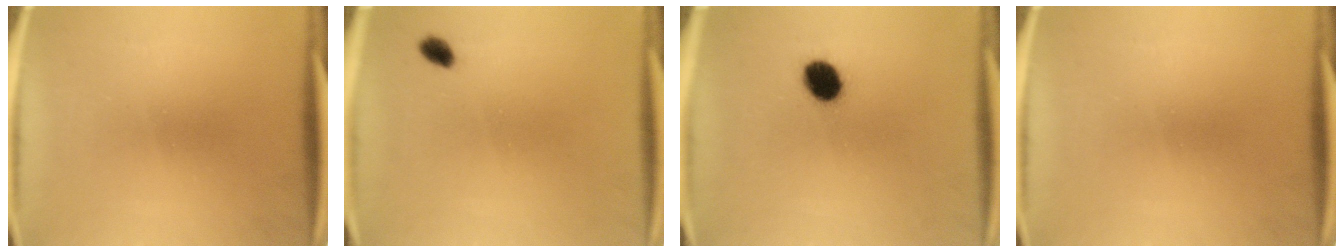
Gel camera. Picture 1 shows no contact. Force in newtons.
{"total": 1.9}
{"total": 6.7}
{"total": 0.0}